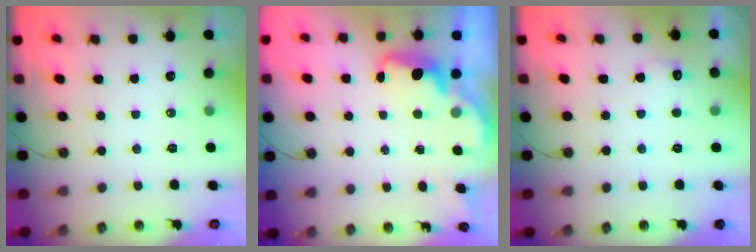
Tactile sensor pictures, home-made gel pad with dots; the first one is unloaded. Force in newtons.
{"total": 2.5, "press": 2.4, "slide": 0.7}
{"total": 5.8, "press": 5.7, "slide": 1.3}